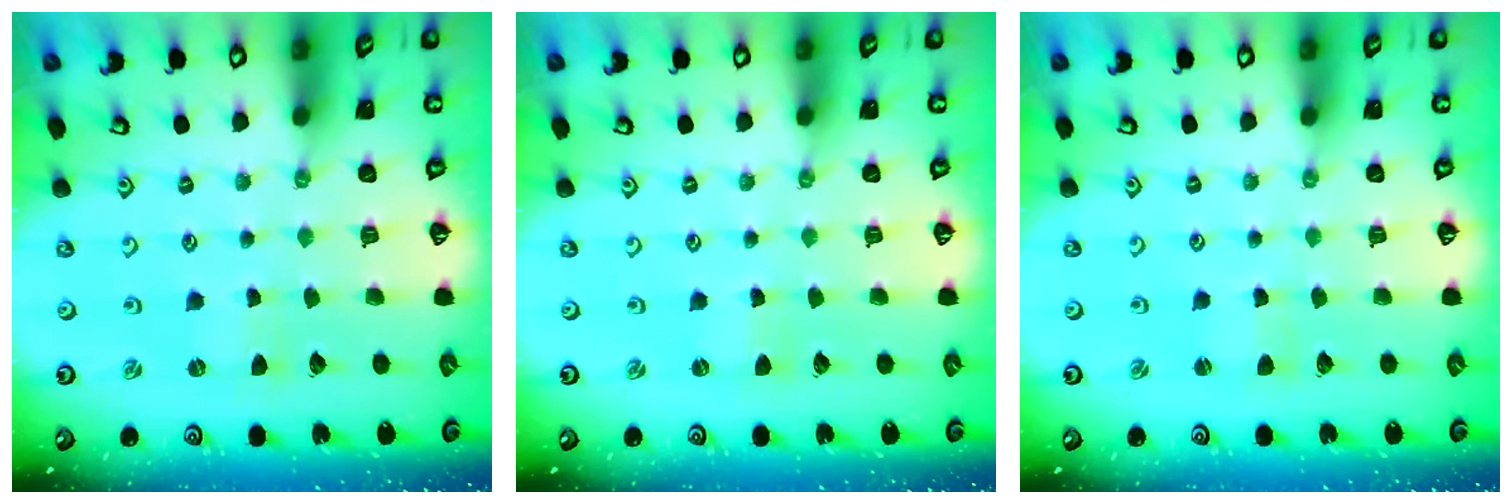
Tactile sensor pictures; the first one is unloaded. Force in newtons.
{"total": 0.0}
{"total": 0.9, "press": 0.9, "slide": 0.2}